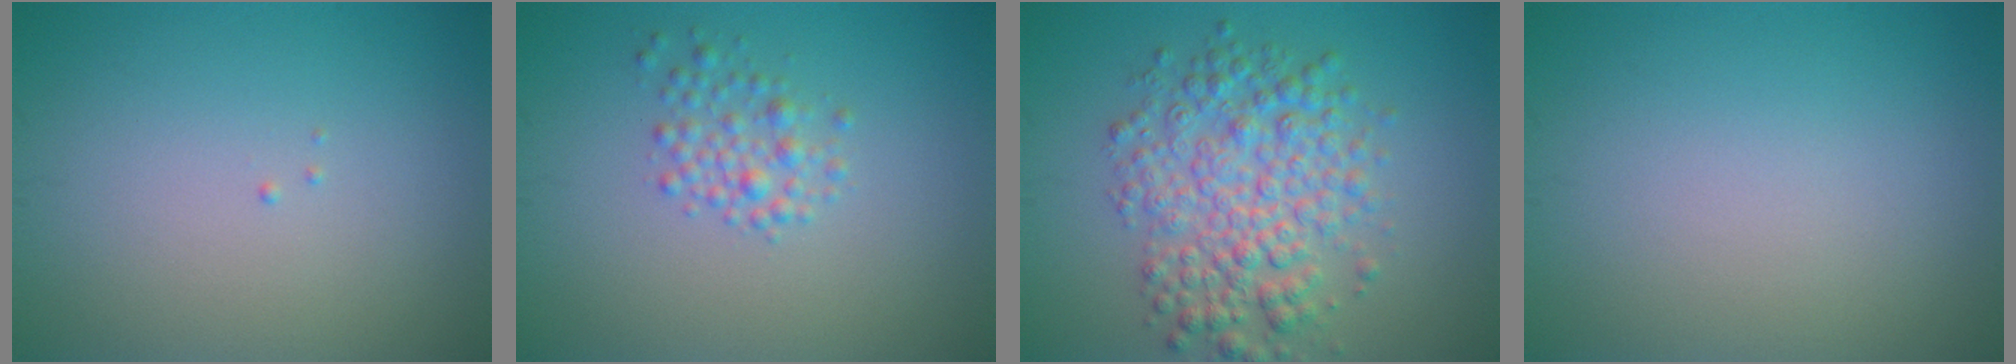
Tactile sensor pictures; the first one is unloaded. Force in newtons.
{"total": 2.1, "press": 2.1, "slide": 0.1}
{"total": 5.9, "press": 5.9, "slide": 0.0}
{"total": 0.0}